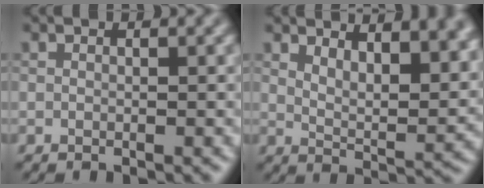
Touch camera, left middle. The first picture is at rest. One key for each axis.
{"total": 9.7, "fx": 5.6, "fy": 3.8, "fz": 6.9, "tx": -0.059, "ty": 0.015, "tz": 0.078}